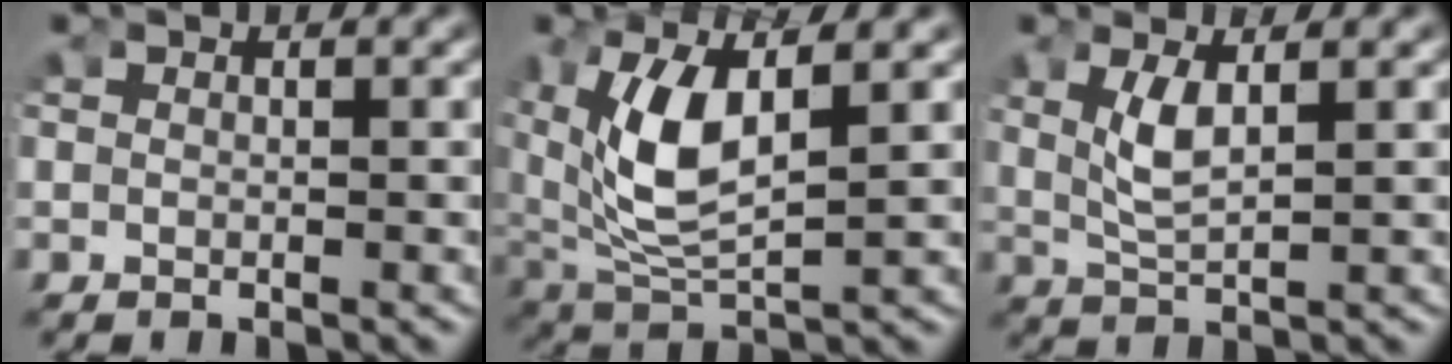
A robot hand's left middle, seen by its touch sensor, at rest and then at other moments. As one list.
[{"total": 6.9, "force": [1.5, 3.6, 5.7], "torque": [-0.136, -0.014, 0.042]}, {"total": 2.8, "force": [0.9, 0.5, 2.6], "torque": [-0.058, -0.012, 0.029]}]